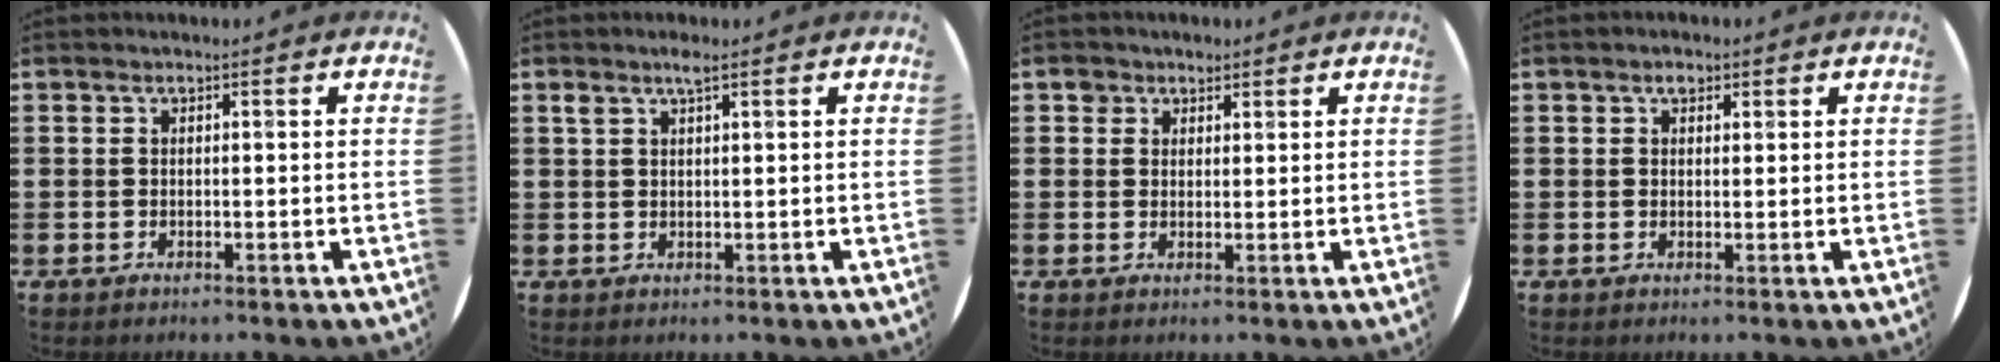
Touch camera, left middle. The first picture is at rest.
{"total": 2.0, "force": [1.4, 0.3, 1.4], "torque": [-0.028, 0.006, 0.022]}
{"total": 2.2, "force": [1.6, 1.4, 0.2], "torque": [0.010, 0.001, 0.029]}
{"total": 1.5, "force": [1.0, 0.9, 0.7], "torque": [-0.006, 0.004, 0.016]}